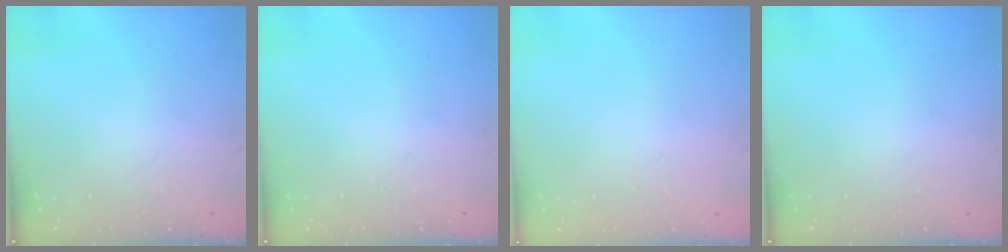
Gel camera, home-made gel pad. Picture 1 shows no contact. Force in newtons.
{"total": 0.0}
{"total": 0.0}
{"total": 0.0}